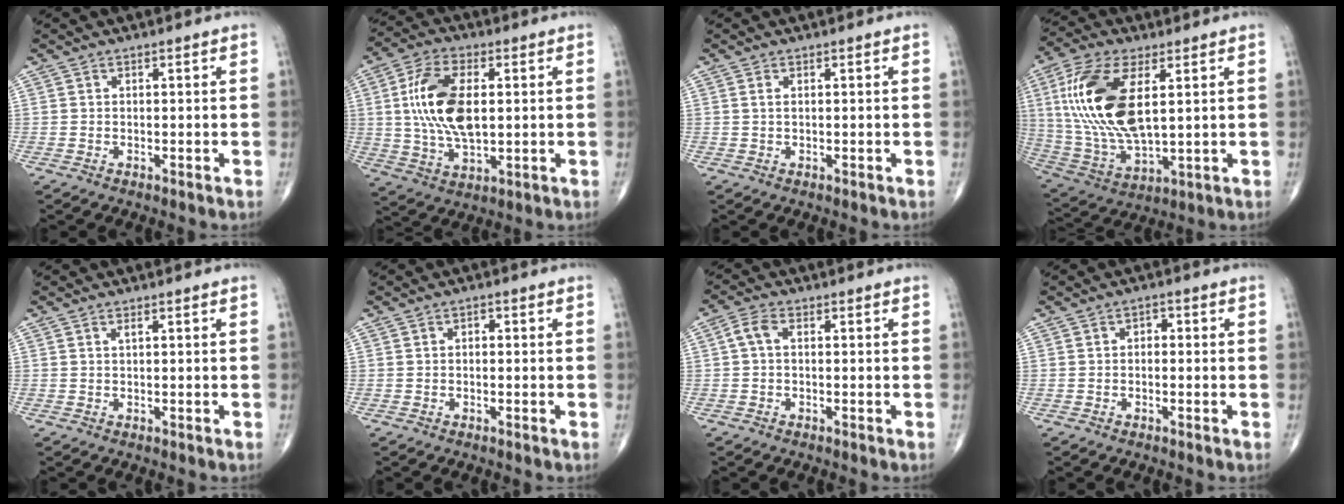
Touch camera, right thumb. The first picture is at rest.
{"total": 14.3, "force": [1.7, 7.3, 12.2], "torque": [-0.238, -0.001, 0.034]}
{"total": 0.8, "force": [0.2, 0.3, 0.7], "torque": [-0.019, 0.004, 0.006]}
{"total": 19.7, "force": [4.3, 9.0, 17.0], "torque": [-0.361, -0.017, 0.085]}
{"total": 0.6, "force": [0.3, 0.0, 0.5], "torque": [-0.012, 0.001, 0.004]}
{"total": 1.0, "force": [0.0, 0.6, 0.7], "torque": [-0.007, 0.004, -0.004]}
{"total": 2.9, "force": [0.2, 1.6, 2.4], "torque": [-0.050, 0.009, -0.004]}
{"total": 1.6, "force": [-0.1, 1.1, 1.1], "torque": [-0.008, 0.007, -0.008]}